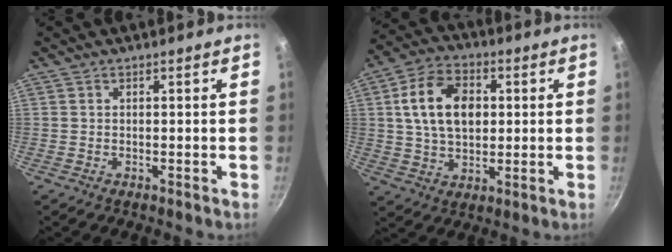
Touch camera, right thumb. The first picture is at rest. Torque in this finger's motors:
{"motor_torque": [-0.26, 1.73, 1.06, 0.26, 0.28]}